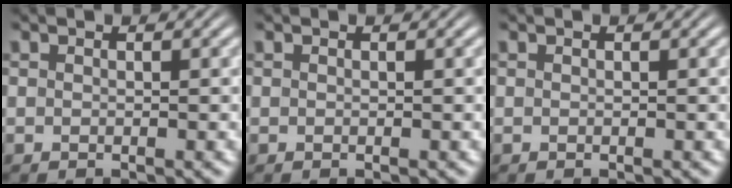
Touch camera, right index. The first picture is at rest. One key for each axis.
{"total": 0.0}
{"total": 0.0}